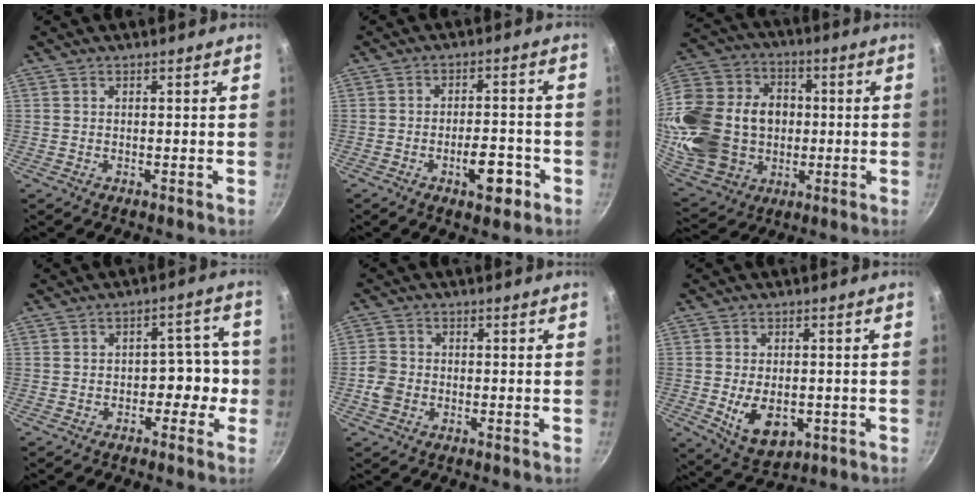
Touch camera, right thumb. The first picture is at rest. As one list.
[{"total": 7.4, "force": [-3.3, 3.4, 5.6], "torque": [-0.058, 0.023, -0.047]}, {"total": 28.2, "force": [-1.0, 22.4, 17.1], "torque": [-0.347, 0.038, 0.002]}, {"total": 6.3, "force": [-2.0, 4.4, 4.0], "torque": [0.002, 0.045, -0.031]}, {"total": 4.1, "force": [-1.3, 3.4, 2.0], "torque": [-0.038, 0.017, -0.029]}, {"total": 9.4, "force": [-1.8, 6.1, 6.9], "torque": [-0.096, -0.006, -0.012]}]